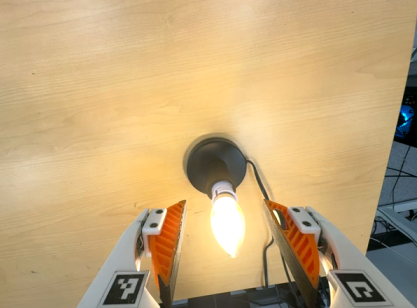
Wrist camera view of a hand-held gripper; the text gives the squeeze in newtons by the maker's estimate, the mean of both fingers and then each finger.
{"total": 0.0}